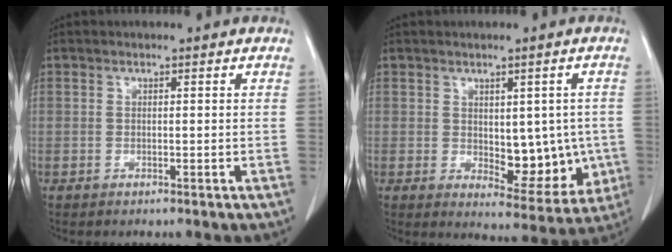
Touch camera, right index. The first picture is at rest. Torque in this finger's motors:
{"motor_torque": [0.12, 0.21, 0.15, 0.02]}